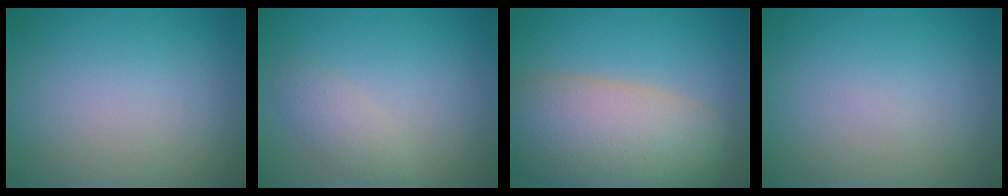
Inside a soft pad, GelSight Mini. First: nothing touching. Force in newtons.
{"total": 2.0, "press": 2.0, "slide": 0.1}
{"total": 10.6, "press": 10.6, "slide": 0.8}
{"total": 0.0}